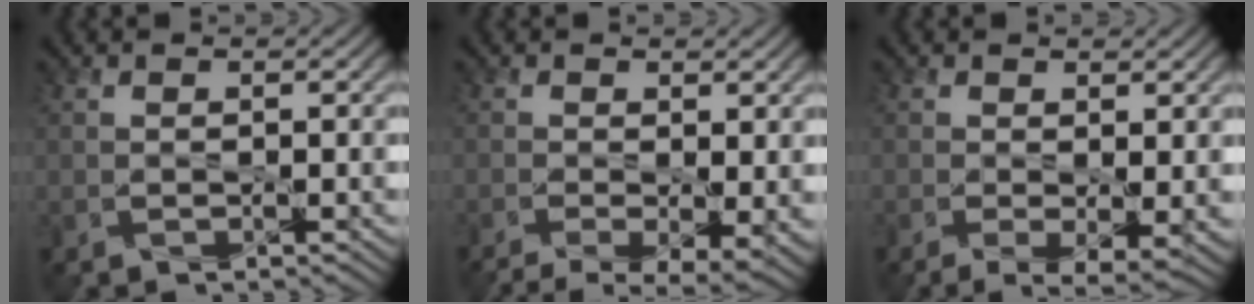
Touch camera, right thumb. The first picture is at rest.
{"total": 6.3, "force": [-3.0, 2.0, 5.2], "torque": [-0.099, -0.025, -0.046]}
{"total": 3.8, "force": [-0.8, 1.2, 3.5], "torque": [-0.072, -0.014, -0.010]}